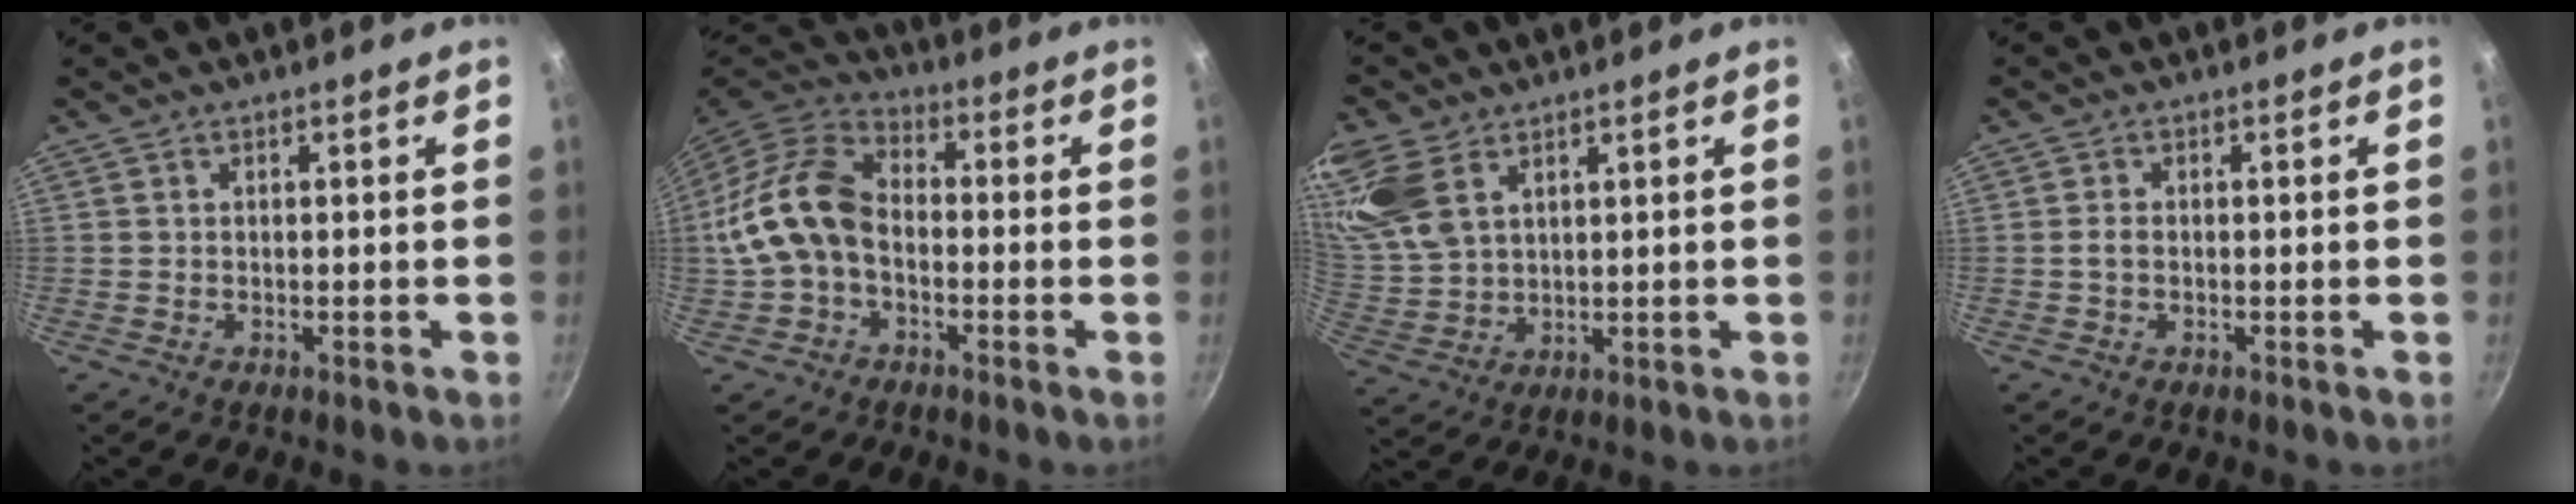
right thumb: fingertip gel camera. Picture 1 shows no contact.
{"total": 14.2, "force": [-1.7, 9.8, 10.2], "torque": [-0.185, 0.043, -0.046]}
{"total": 14.4, "force": [7.4, 9.0, 8.4], "torque": [-0.186, 0.003, 0.161]}
{"total": 1.3, "force": [-0.2, 0.8, 1.0], "torque": [-0.016, 0.006, -0.004]}